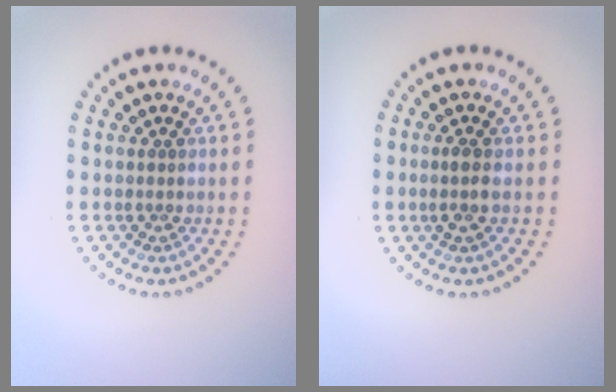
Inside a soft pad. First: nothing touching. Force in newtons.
{"total": 1.5, "press": 1.3, "slide": 0.8}